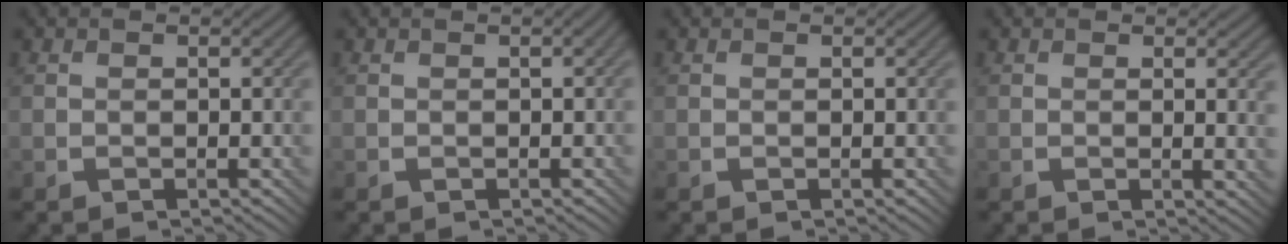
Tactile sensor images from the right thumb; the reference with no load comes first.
{"total": 0.6, "force": [0.1, 0.1, 0.6], "torque": [-0.007, 0.005, 0.002]}
{"total": 0.0}
{"total": 1.8, "force": [0.4, 0.3, 1.7], "torque": [-0.028, -0.003, 0.007]}